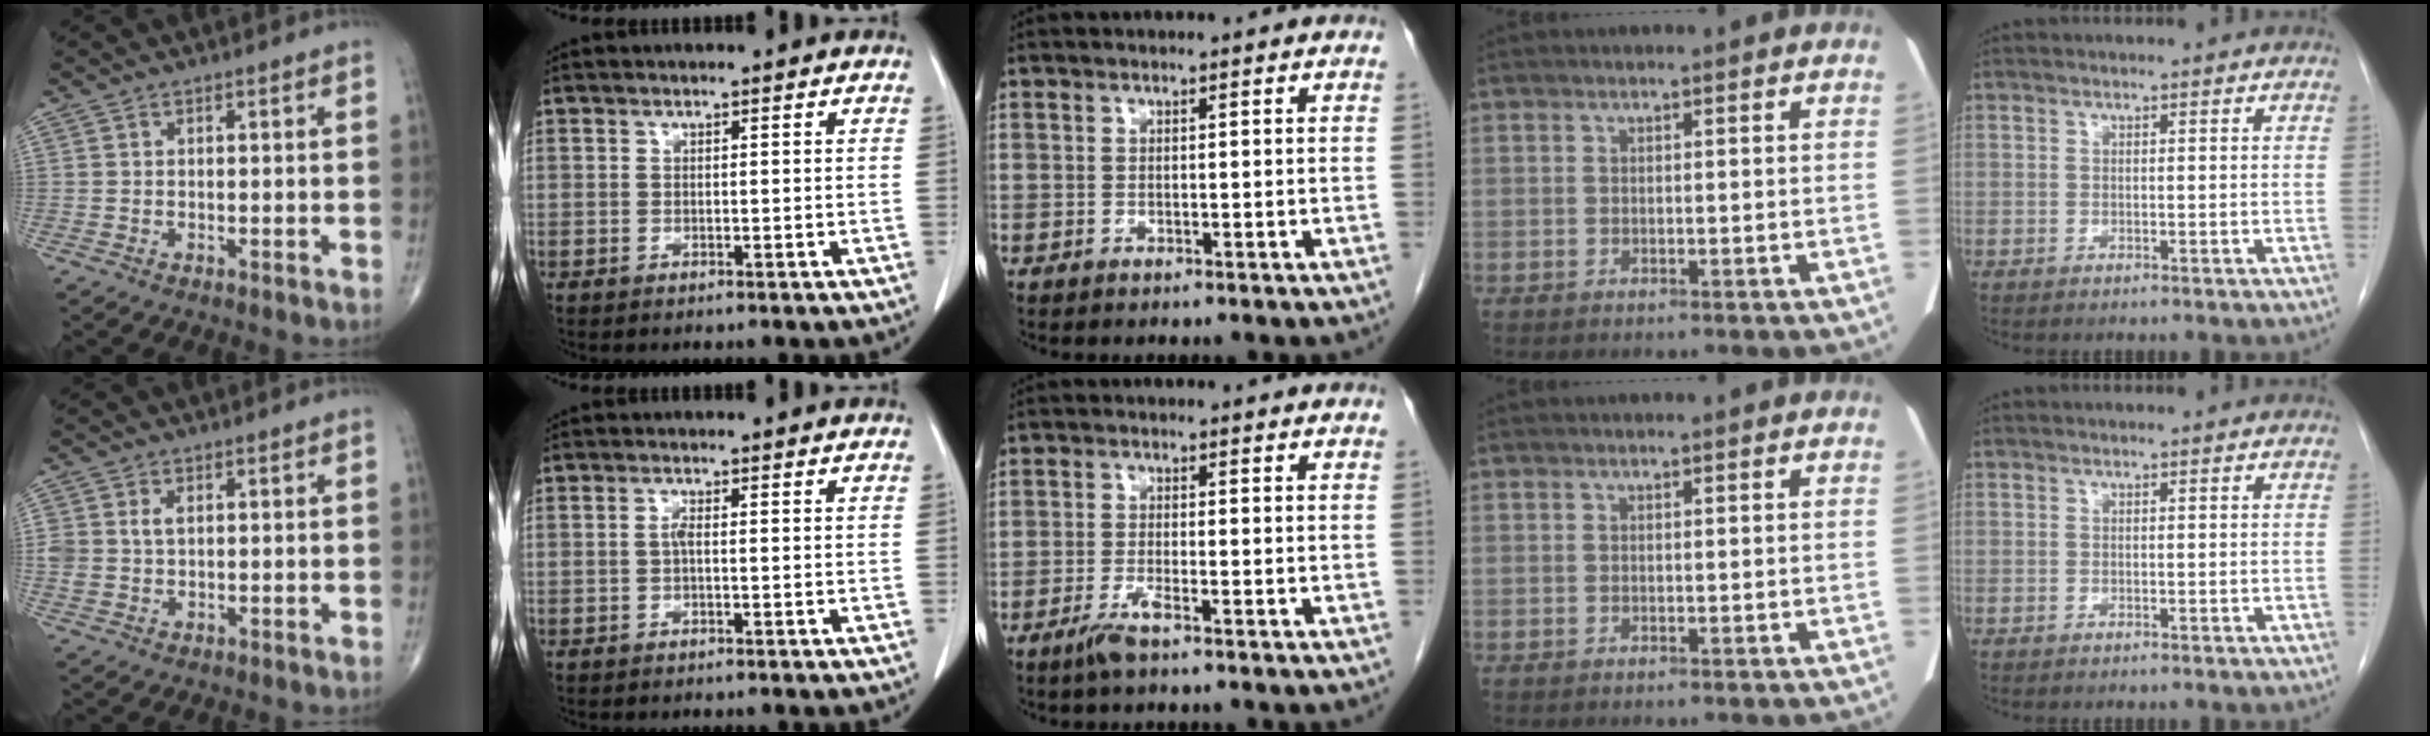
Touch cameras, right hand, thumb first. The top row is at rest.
{"thumb": {"total": 3.0, "force": [0.7, 2.0, 2.1], "torque": [-0.042, 0.002, 0.017]}, "index": {"total": 1.0, "force": [-0.2, 0.1, 1.0], "torque": [-0.021, 0.001, -0.004]}, "middle": {"total": 2.8, "force": [-2.0, 0.0, 2.0], "torque": [-0.047, -0.006, -0.040]}}